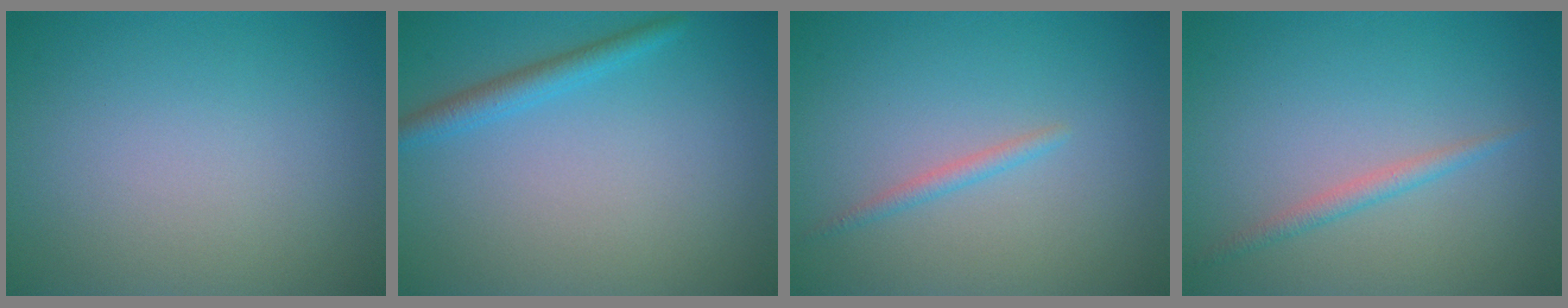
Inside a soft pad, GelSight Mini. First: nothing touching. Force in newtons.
{"total": 2.1, "press": 2.0, "slide": 0.2}
{"total": 1.1, "press": 1.1, "slide": 0.0}
{"total": 1.3, "press": 1.3, "slide": 0.0}